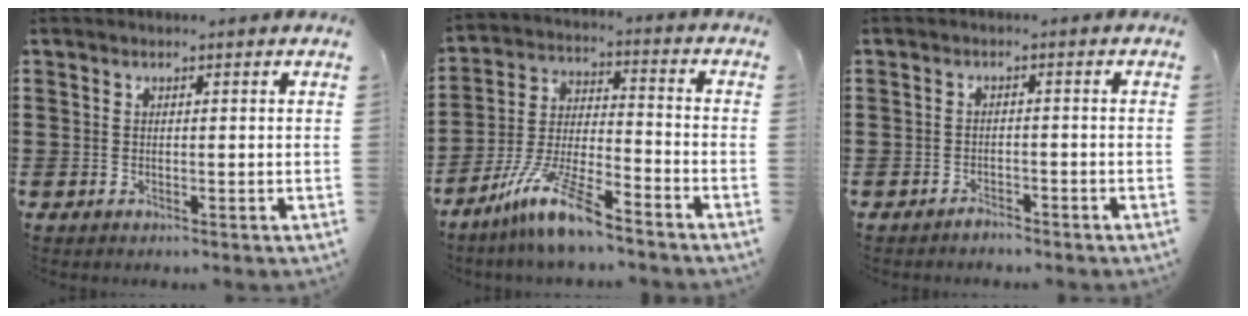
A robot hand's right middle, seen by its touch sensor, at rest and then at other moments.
{"total": 10.7, "force": [-8.4, 1.3, 6.6], "torque": [-0.144, 0.004, -0.167]}
{"total": 1.5, "force": [-1.5, 0.4, 0.2], "torque": [-0.009, 0.001, -0.031]}